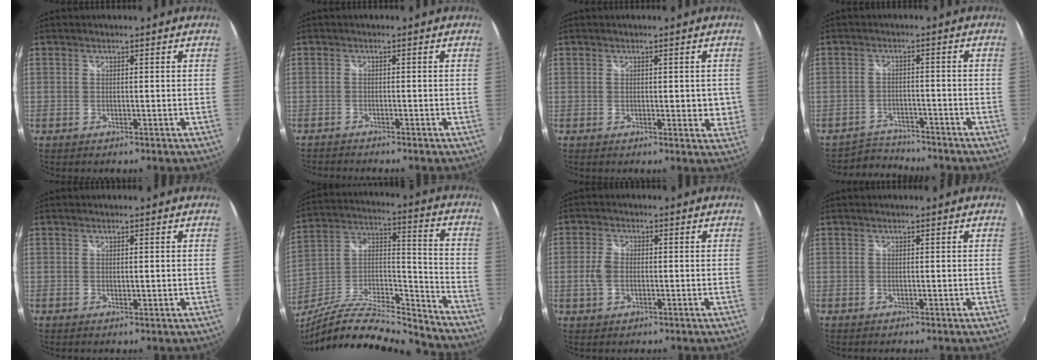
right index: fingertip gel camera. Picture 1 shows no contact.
{"total": 2.1, "force": [-2.0, 0.2, 0.3], "torque": [-0.022, -0.010, -0.039]}
{"total": 3.3, "force": [0.4, 1.9, 2.7], "torque": [-0.025, -0.002, 0.010]}
{"total": 5.2, "force": [-5.1, 1.2, -0.5], "torque": [-0.008, 0.008, -0.087]}
{"total": 1.1, "force": [0.4, 0.4, 0.9], "torque": [-0.012, 0.000, 0.008]}
{"total": 20.6, "force": [-18.2, 3.4, 9.1], "torque": [-0.170, 0.001, -0.316]}
{"total": 4.1, "force": [-0.5, 2.9, 2.9], "torque": [-0.066, 0.002, -0.008]}
{"total": 0.0}